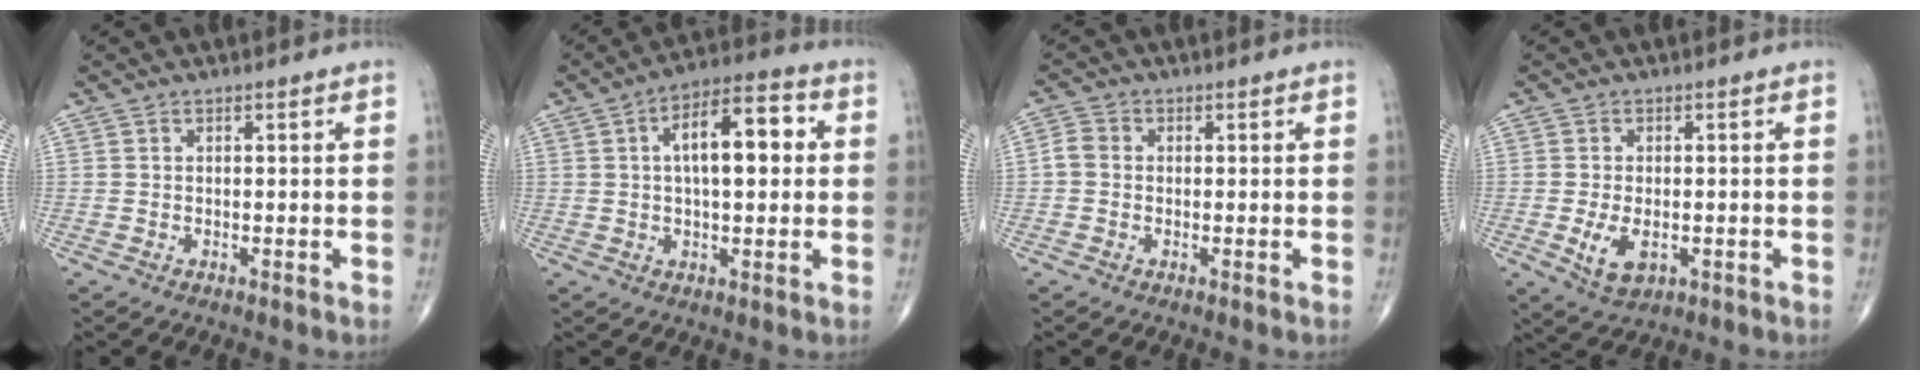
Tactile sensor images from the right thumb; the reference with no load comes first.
{"total": 12.4, "force": [2.1, 5.5, 10.9], "torque": [-0.157, 0.023, 0.026]}
{"total": 2.6, "force": [-0.2, 2.2, 1.4], "torque": [-0.024, 0.007, -0.012]}
{"total": 5.6, "force": [-1.3, 3.2, 4.4], "torque": [-0.078, -0.008, -0.015]}